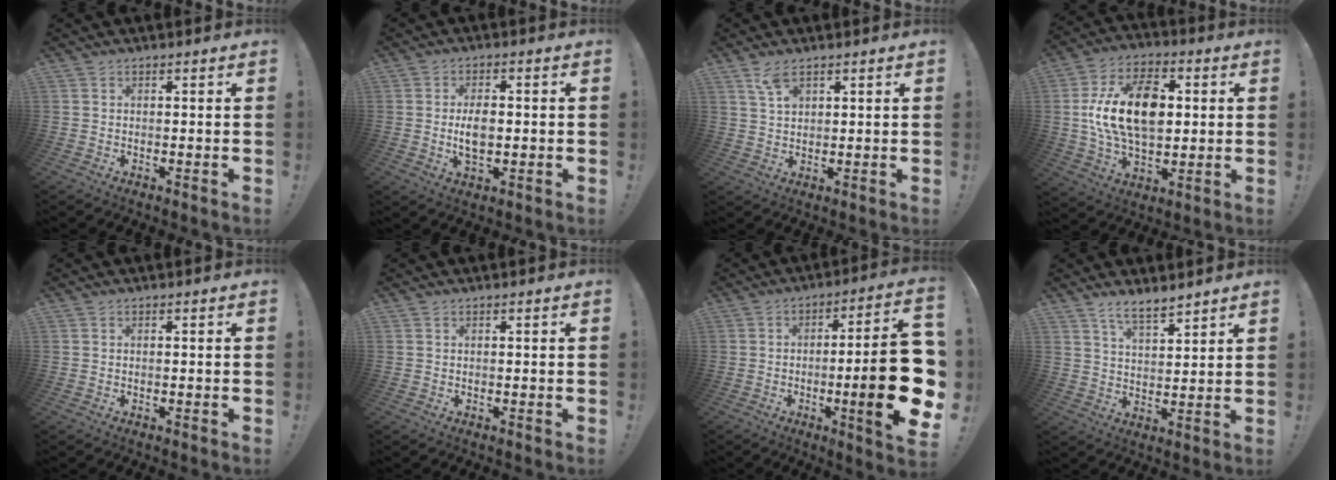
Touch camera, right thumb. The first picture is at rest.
{"total": 6.5, "force": [-0.5, 3.4, 5.5], "torque": [-0.089, -0.003, -0.013]}
{"total": 5.1, "force": [3.3, 2.4, 3.1], "torque": [-0.051, -0.017, 0.059]}
{"total": 20.2, "force": [2.0, 13.0, 15.4], "torque": [-0.262, 0.008, 0.039]}
{"total": 0.0}
{"total": 0.0}
{"total": 21.9, "force": [-3.5, 3.5, 21.4], "torque": [-0.313, 0.000, -0.049]}
{"total": 6.9, "force": [5.8, 1.8, 3.2], "torque": [-0.061, -0.033, 0.108]}